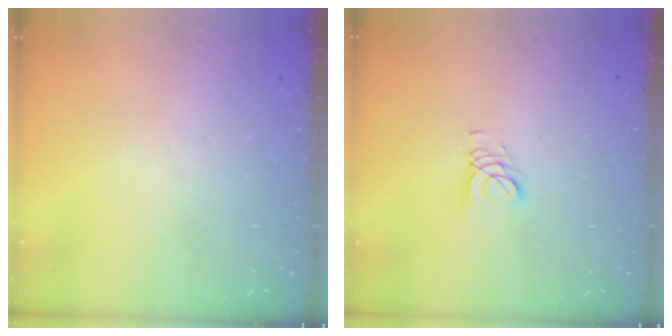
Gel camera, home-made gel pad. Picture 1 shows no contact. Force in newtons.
{"total": 1.8, "press": 1.8, "slide": 0.2}